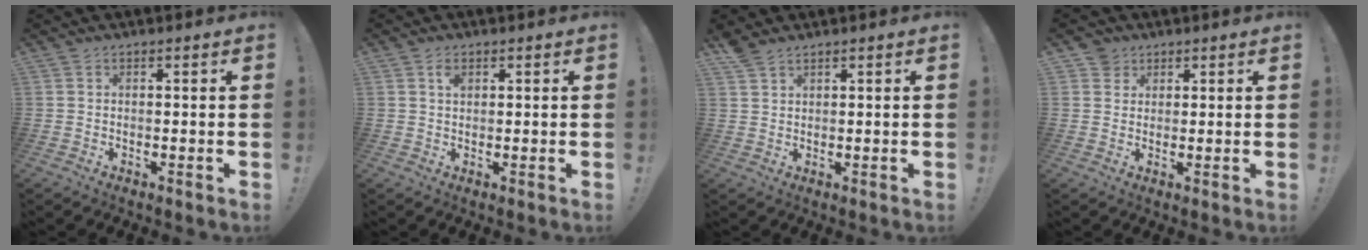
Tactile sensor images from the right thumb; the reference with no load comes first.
{"total": 2.1, "force": [0.9, 1.3, 1.4], "torque": [-0.014, -0.004, 0.013]}
{"total": 3.3, "force": [2.9, 1.1, 1.1], "torque": [-0.020, -0.015, 0.054]}
{"total": 4.1, "force": [2.6, 3.1, 0.3], "torque": [-0.002, -0.007, 0.048]}